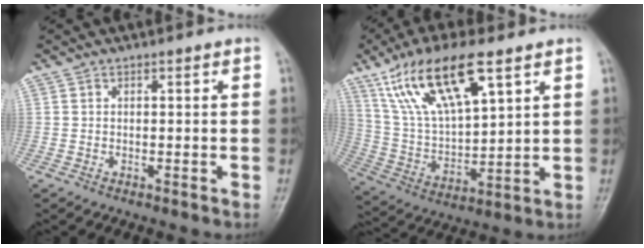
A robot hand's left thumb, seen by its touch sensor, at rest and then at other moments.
{"total": 17.8, "force": [10.0, 6.3, 13.3], "torque": [-0.239, -0.025, 0.198]}